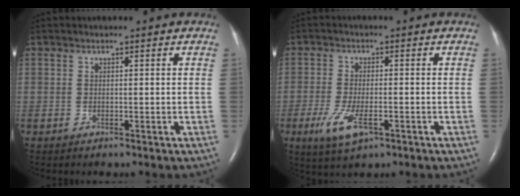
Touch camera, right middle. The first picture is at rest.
{"total": 6.3, "force": [-2.7, 2.0, 5.3], "torque": [-0.114, -0.015, -0.042]}